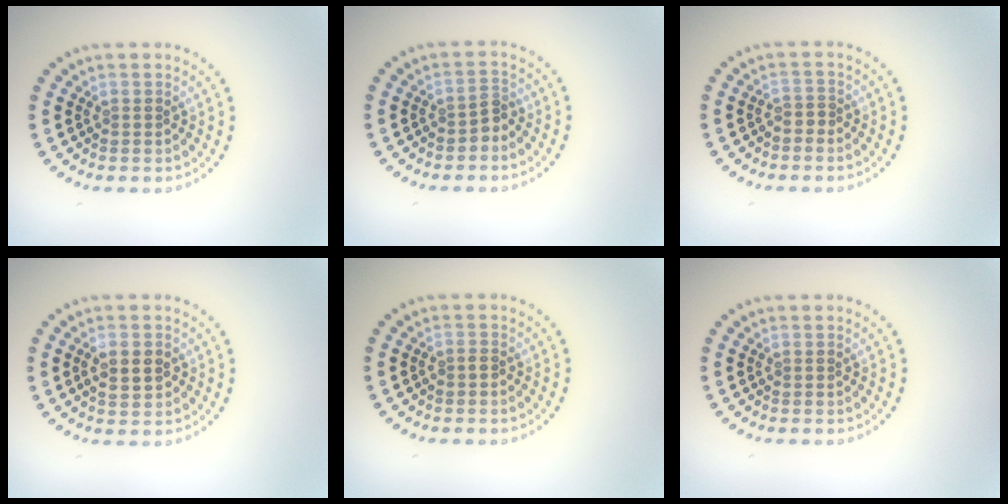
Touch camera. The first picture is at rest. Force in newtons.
{"total": 1.4, "press": 1.2, "slide": 0.7}
{"total": 0.6, "press": 0.4, "slide": 0.5}
{"total": 2.2, "press": 2.2, "slide": 0.1}
{"total": 0.6, "press": 0.2, "slide": 0.6}
{"total": 0.0}